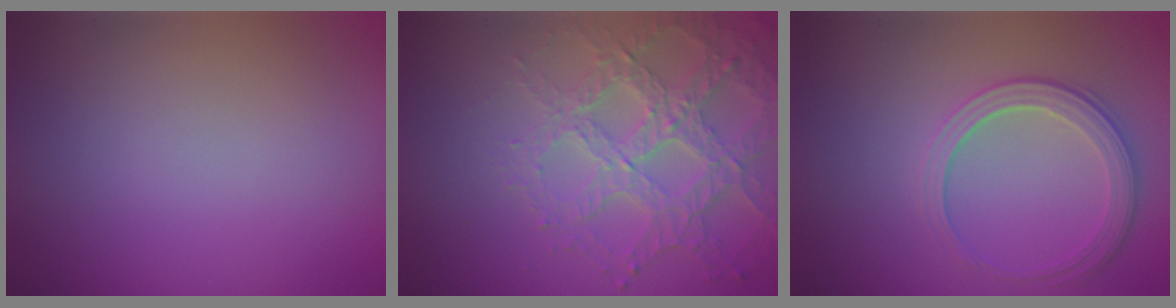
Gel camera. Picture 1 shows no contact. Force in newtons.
{"total": 4.7, "press": 4.1, "slide": 2.3}
{"total": 3.2, "press": 2.6, "slide": 1.9}